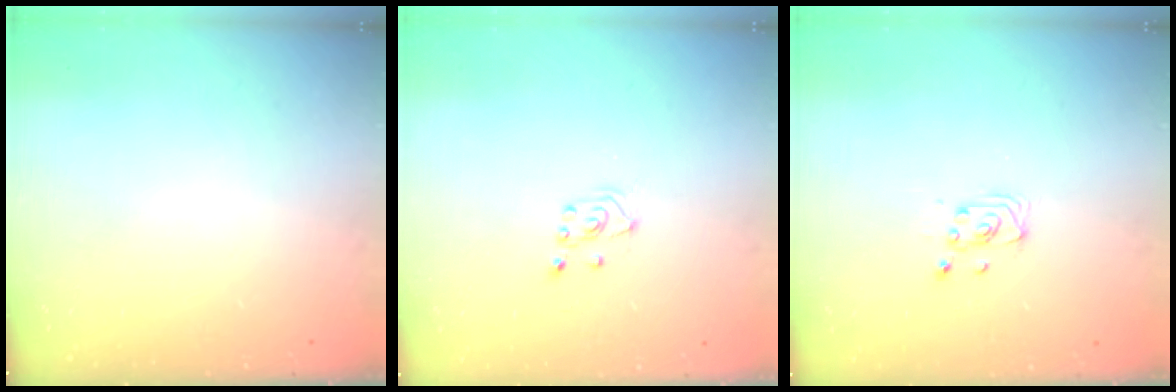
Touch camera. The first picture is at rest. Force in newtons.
{"total": 3.3, "press": 3.2, "slide": 0.8}
{"total": 2.6, "press": 2.6, "slide": 0.2}